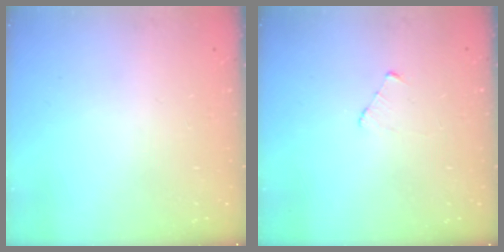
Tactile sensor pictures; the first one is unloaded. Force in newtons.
{"total": 2.5, "press": 2.5, "slide": 0.3}